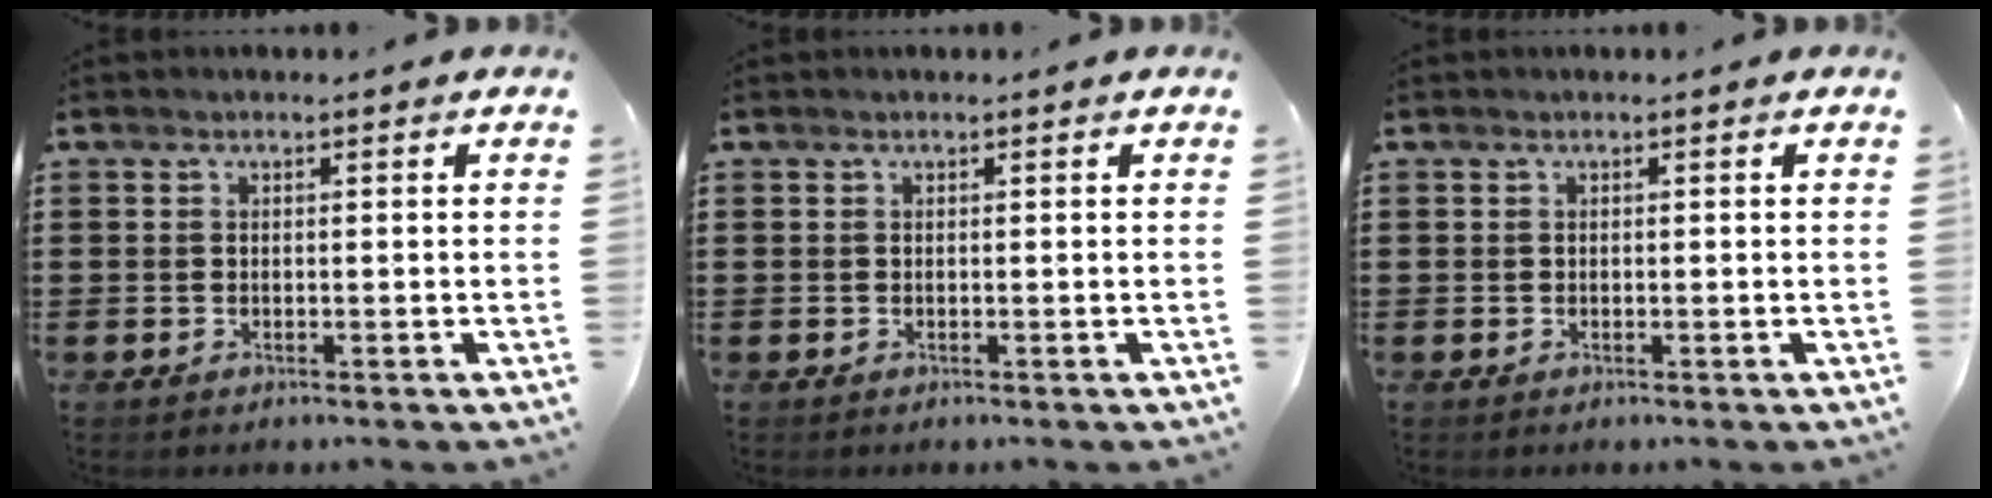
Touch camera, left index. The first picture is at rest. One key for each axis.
{"total": 0.0}
{"total": 0.0}